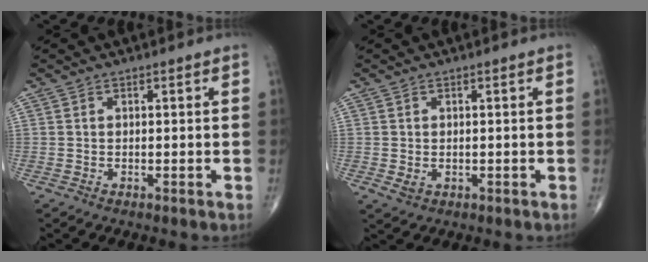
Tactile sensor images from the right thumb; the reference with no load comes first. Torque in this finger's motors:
{"motor_torque": [1.27, 2.58, -0.13, -0.06, 0.01]}